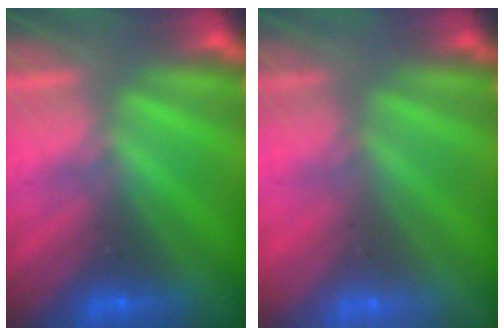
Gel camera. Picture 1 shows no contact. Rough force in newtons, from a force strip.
{"total": 2.9}